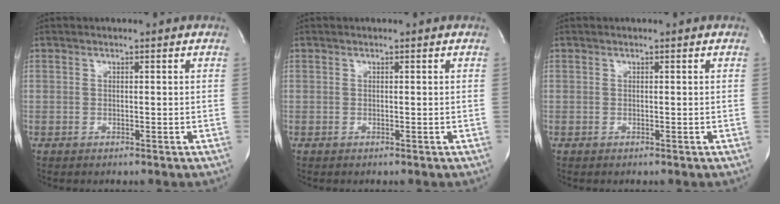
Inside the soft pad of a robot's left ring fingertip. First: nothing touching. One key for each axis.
{"total": 0.0}
{"total": 0.0}